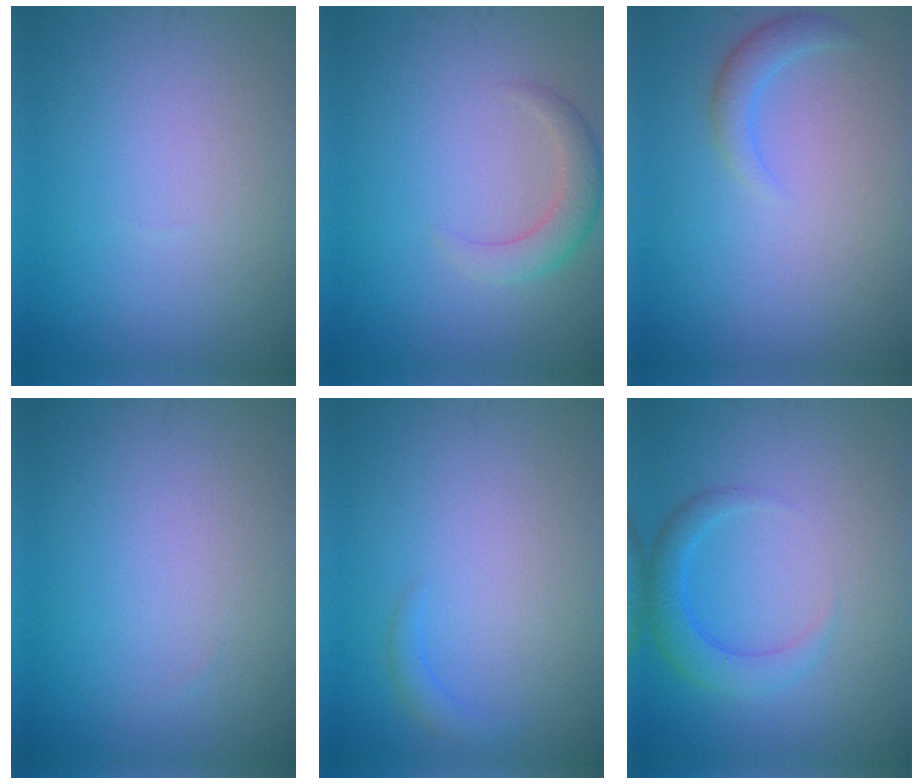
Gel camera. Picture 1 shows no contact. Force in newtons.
{"total": 2.6, "press": 2.6, "slide": 0.1}
{"total": 1.9, "press": 1.9, "slide": 0.2}
{"total": 0.0}
{"total": 1.1, "press": 1.1, "slide": 0.1}
{"total": 2.8, "press": 2.8, "slide": 0.2}